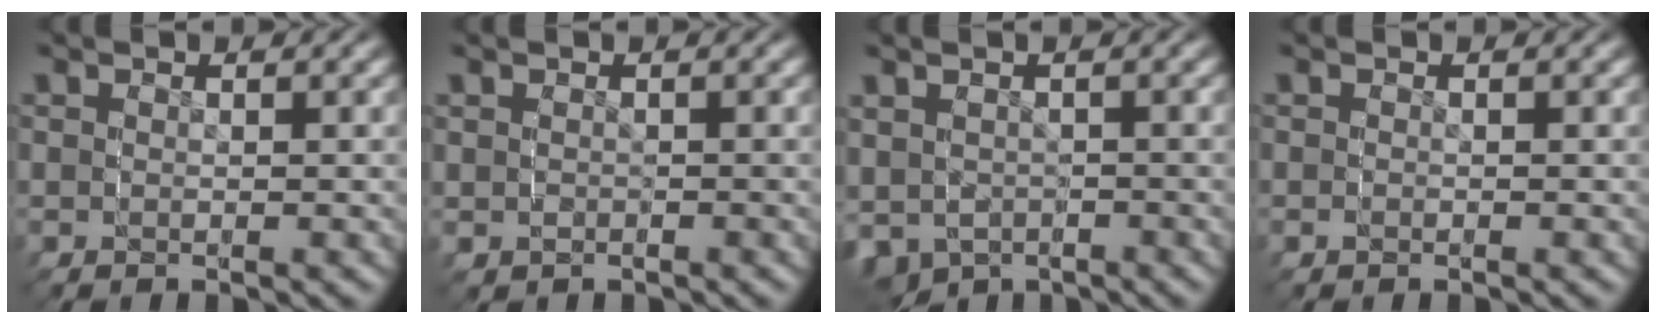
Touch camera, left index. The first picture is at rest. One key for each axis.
{"total": 1.6, "fx": -0.1, "fy": 1.4, "fz": 0.8, "tx": -0.024, "ty": -0.013, "tz": 0.006}
{"total": 5.9, "fx": -2.4, "fy": 5.3, "fz": 0.7, "tx": -0.027, "ty": -0.036, "tz": -0.028}
{"total": 0.0}